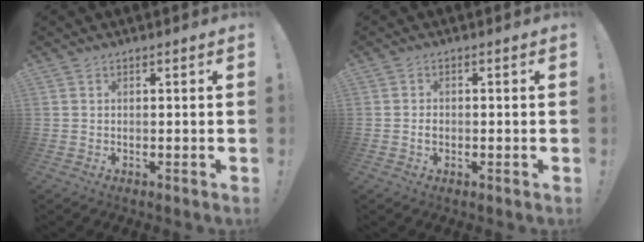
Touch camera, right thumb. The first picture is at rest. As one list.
[{"total": 1.3, "force": [-0.4, 1.1, 0.5], "torque": [-0.008, 0.003, -0.008]}]